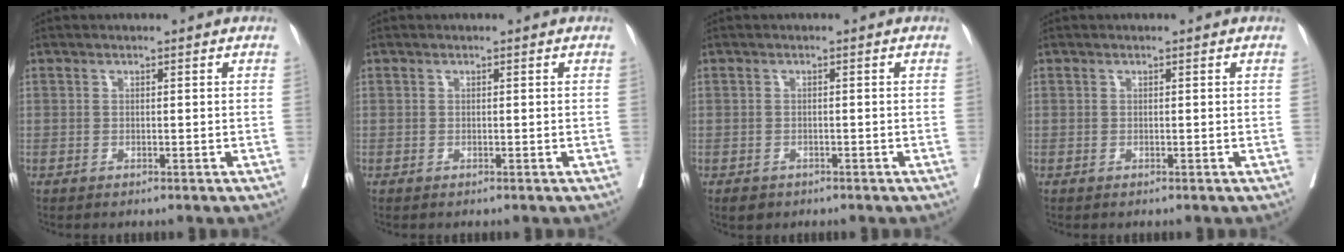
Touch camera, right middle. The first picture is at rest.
{"total": 0.0}
{"total": 1.9, "force": [-1.4, 1.3, 0.5], "torque": [-0.009, 0.000, -0.018]}
{"total": 0.0}